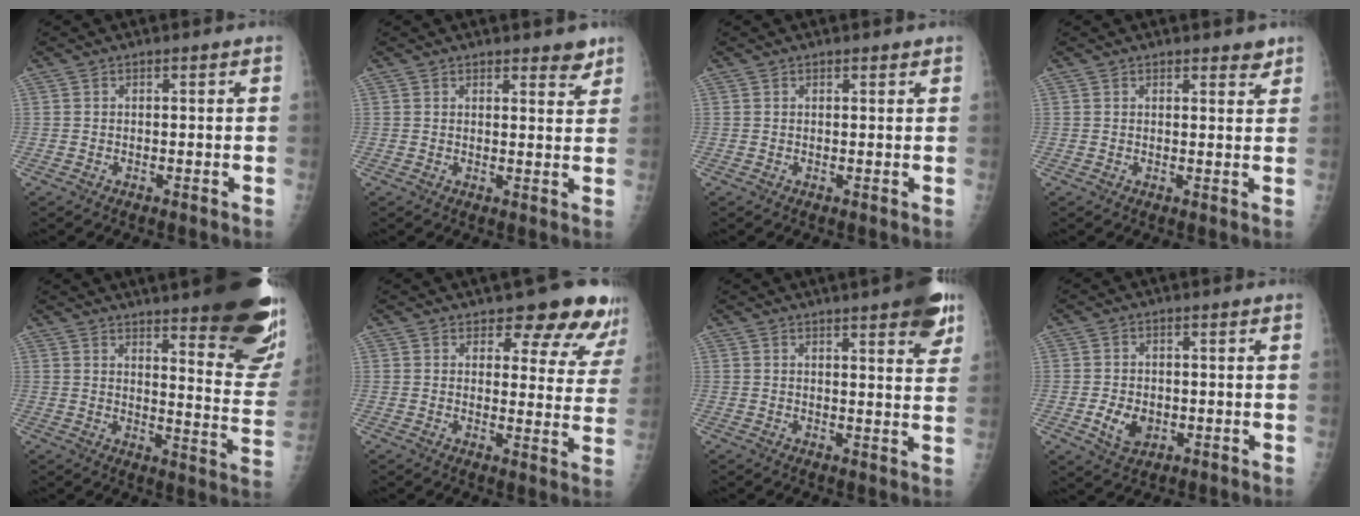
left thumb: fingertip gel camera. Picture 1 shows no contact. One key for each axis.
{"total": 3.4, "fx": 2.7, "fy": 1.4, "fz": 1.5, "tx": 0.002, "ty": -0.017, "tz": 0.032}
{"total": 0.7, "fx": 0.6, "fy": 0.3, "fz": 0.1, "tx": 0.001, "ty": -0.005, "tz": 0.007}
{"total": 2.3, "fx": 1.9, "fy": 1.0, "fz": 0.9, "tx": 0.006, "ty": -0.012, "tz": 0.021}
{"total": 26.8, "fx": 18.7, "fy": 5.6, "fz": 18.3, "tx": -0.181, "ty": -0.111, "tz": 0.230}
{"total": 12.8, "fx": 10.5, "fy": 5.1, "fz": 5.4, "tx": -0.011, "ty": -0.063, "tz": 0.108}
{"total": 10.7, "fx": 6.5, "fy": 2.7, "fz": 8.1, "tx": -0.078, "ty": -0.023, "tz": 0.076}
{"total": 5.1, "fx": -1.2, "fy": 3.7, "fz": 3.3, "tx": -0.048, "ty": -0.002, "tz": -0.013}